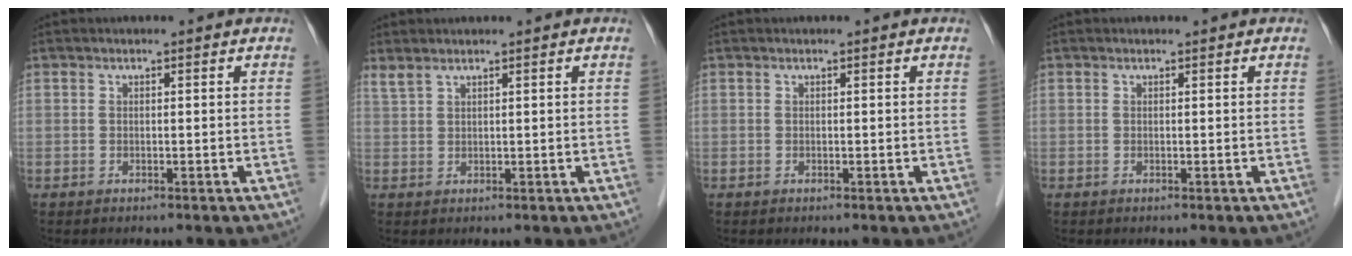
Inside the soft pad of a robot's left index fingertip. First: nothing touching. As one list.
[{"total": 1.5, "force": [1.4, 0.2, 0.6], "torque": [-0.017, 0.008, 0.036]}, {"total": 0.0}, {"total": 0.0}]